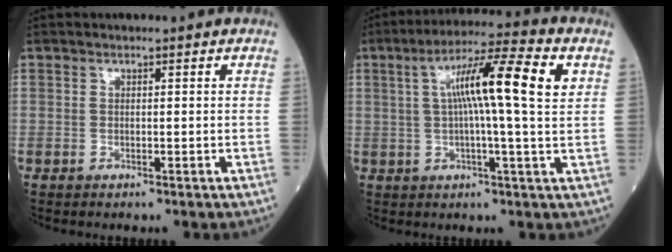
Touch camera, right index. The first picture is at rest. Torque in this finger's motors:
{"motor_torque": [0.93, 0.43, 0.69, 0.16]}